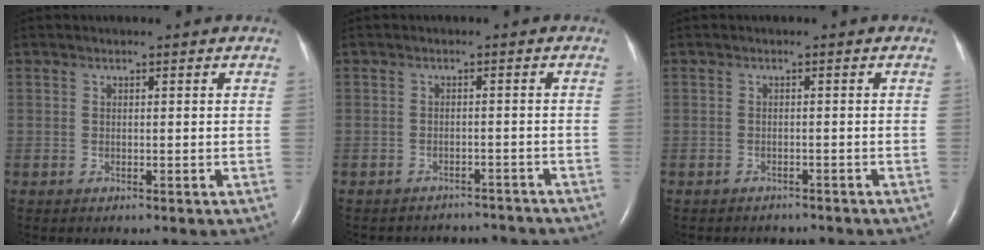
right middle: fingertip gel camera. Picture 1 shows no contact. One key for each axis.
{"total": 7.3, "fx": -7.1, "fy": 1.8, "fz": 0.0, "tx": -0.003, "ty": 0.012, "tz": -0.080}
{"total": 3.4, "fx": -3.1, "fy": 1.2, "fz": 0.2, "tx": -0.005, "ty": -0.002, "tz": -0.039}